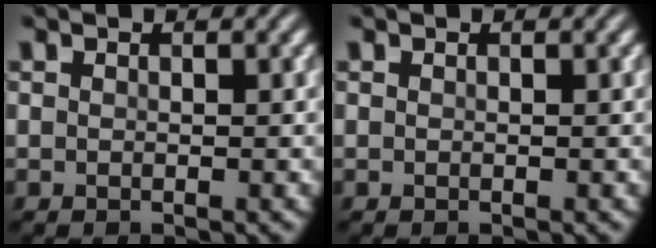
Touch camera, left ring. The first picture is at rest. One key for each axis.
{"total": 0.0}